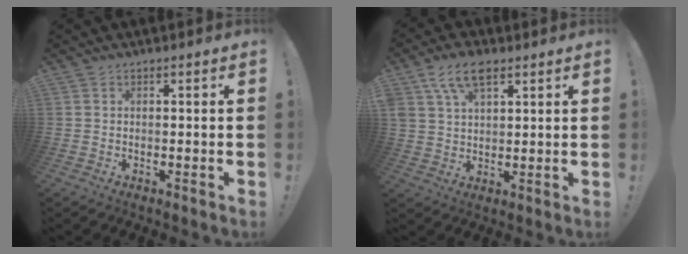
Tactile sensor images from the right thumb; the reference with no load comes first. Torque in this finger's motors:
{"motor_torque": [0.24, 1.28, 1.98, 0.78, 0.21]}